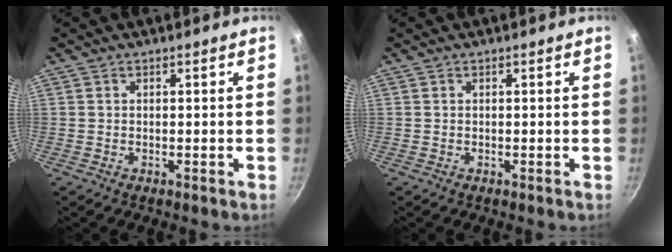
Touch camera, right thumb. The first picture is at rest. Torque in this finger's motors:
{"motor_torque": [0.08, 0.12, 0.05, -0.05, 0.00]}